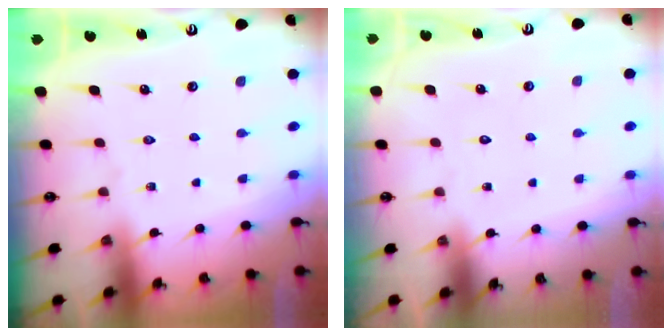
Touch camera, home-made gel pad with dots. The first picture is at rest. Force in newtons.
{"total": 1.6, "press": 1.6, "slide": 0.1}